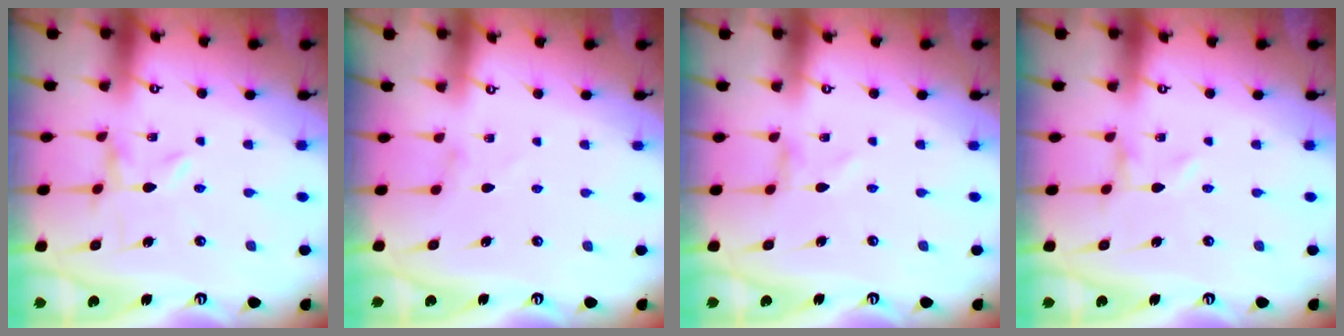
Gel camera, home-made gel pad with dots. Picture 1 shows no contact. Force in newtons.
{"total": 0.0}
{"total": 0.8, "press": 0.8, "slide": 0.1}
{"total": 0.0}